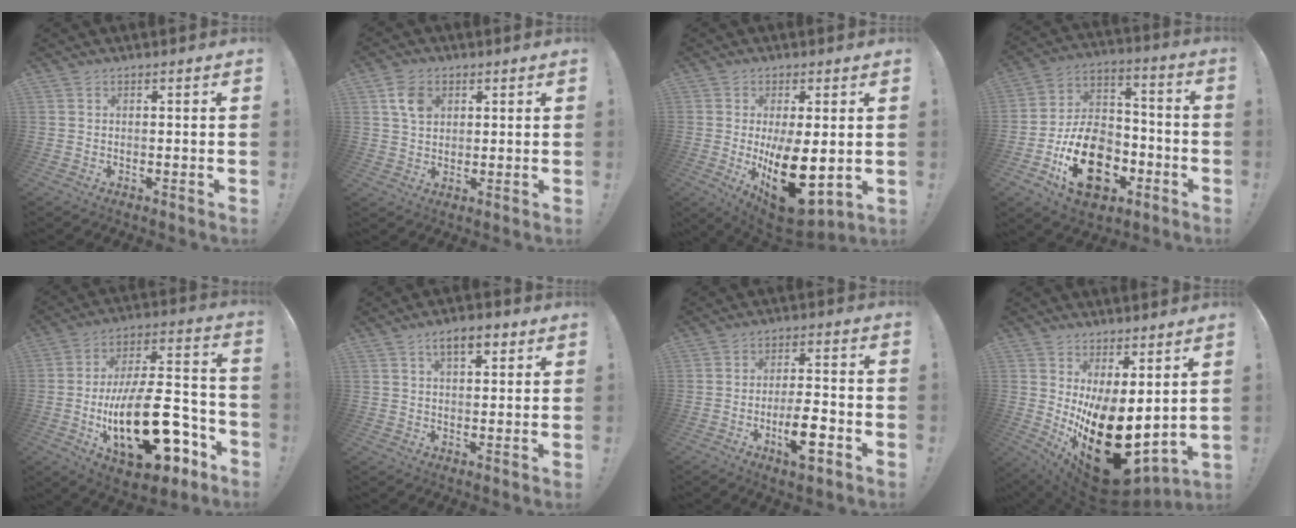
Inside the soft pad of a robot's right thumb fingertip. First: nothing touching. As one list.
[{"total": 7.1, "force": [2.7, 5.2, 4.0], "torque": [-0.064, 0.002, 0.054]}, {"total": 17.7, "force": [-1.4, 9.3, 15.0], "torque": [-0.219, -0.020, 0.002]}, {"total": 21.2, "force": [-8.8, 14.2, 13.0], "torque": [-0.208, 0.062, -0.136]}, {"total": 27.2, "force": [-8.8, 12.1, 22.7], "torque": [-0.401, 0.058, -0.134]}, {"total": 6.5, "force": [3.4, 2.9, 4.7], "torque": [-0.067, -0.004, 0.057]}, {"total": 10.1, "force": [-4.1, 2.6, 8.8], "torque": [-0.152, 0.009, -0.072]}, {"total": 20.5, "force": [-3.9, 10.3, 17.2], "torque": [-0.268, 0.007, -0.039]}]